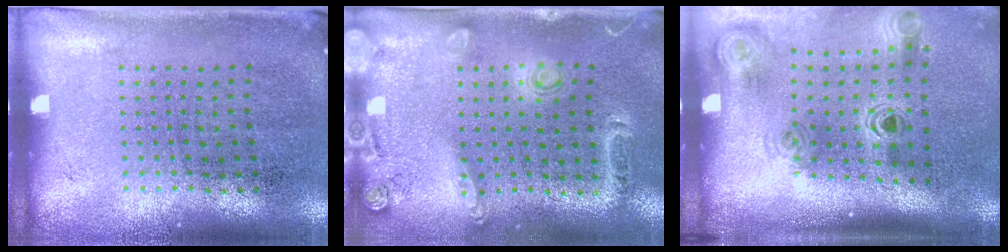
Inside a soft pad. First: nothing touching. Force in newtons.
{"total": 1.5, "press": 1.3, "slide": 0.8}
{"total": 1.6, "press": 1.3, "slide": 1.0}